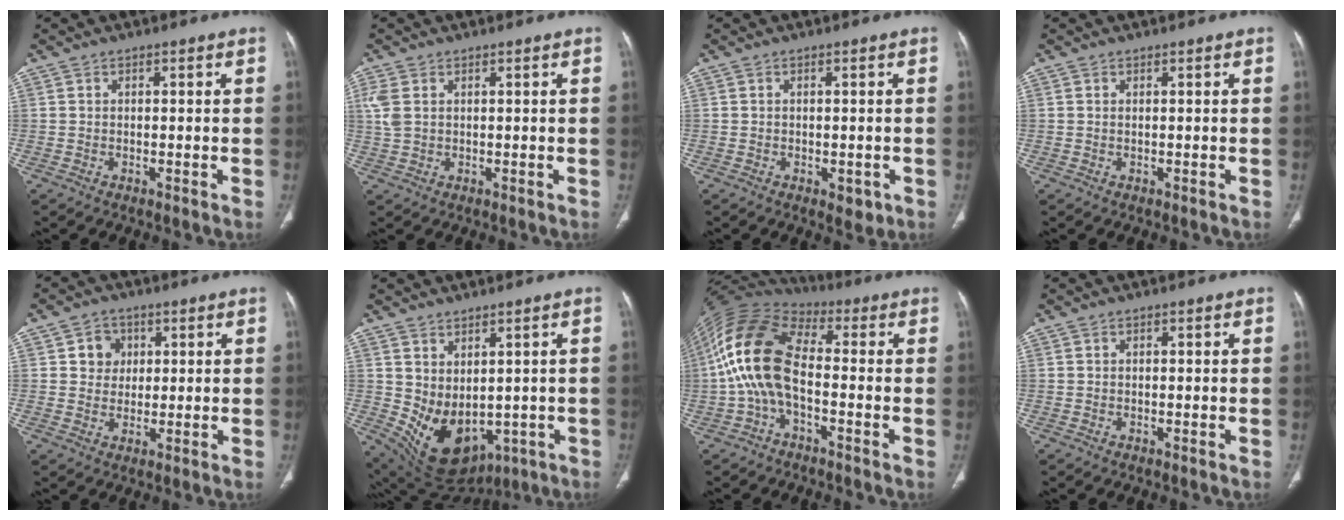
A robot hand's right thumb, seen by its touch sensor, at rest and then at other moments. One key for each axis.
{"total": 3.6, "fx": 1.0, "fy": 2.3, "fz": 2.6, "tx": -0.077, "ty": 0.007, "tz": 0.026}
{"total": 2.8, "fx": -1.0, "fy": 1.7, "fz": 2.0, "tx": -0.015, "ty": -0.001, "tz": -0.005}
{"total": 0.0}
{"total": 4.9, "fx": 1.4, "fy": 4.4, "fz": 1.6, "tx": 0.000, "ty": 0.000, "tz": 0.019}
{"total": 12.6, "fx": -0.9, "fy": 8.6, "fz": 9.2, "tx": -0.142, "ty": -0.011, "tz": 0.028}
{"total": 14.7, "fx": -1.6, "fy": 7.8, "fz": 12.4, "tx": -0.252, "ty": 0.036, "tz": -0.043}
{"total": 0.0}